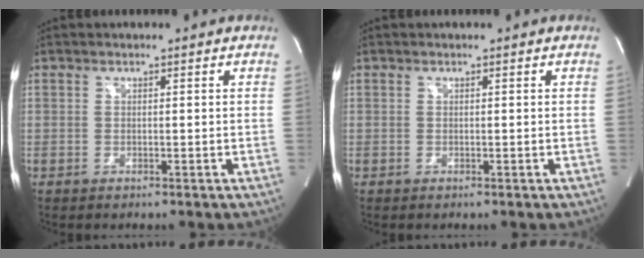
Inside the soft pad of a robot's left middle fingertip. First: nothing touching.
{"total": 0.0}